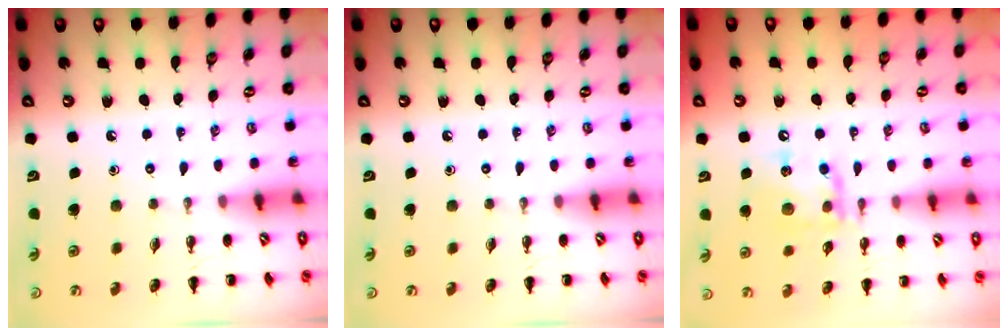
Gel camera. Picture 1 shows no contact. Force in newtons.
{"total": 0.0}
{"total": 13.3, "press": 13.2, "slide": 1.6}